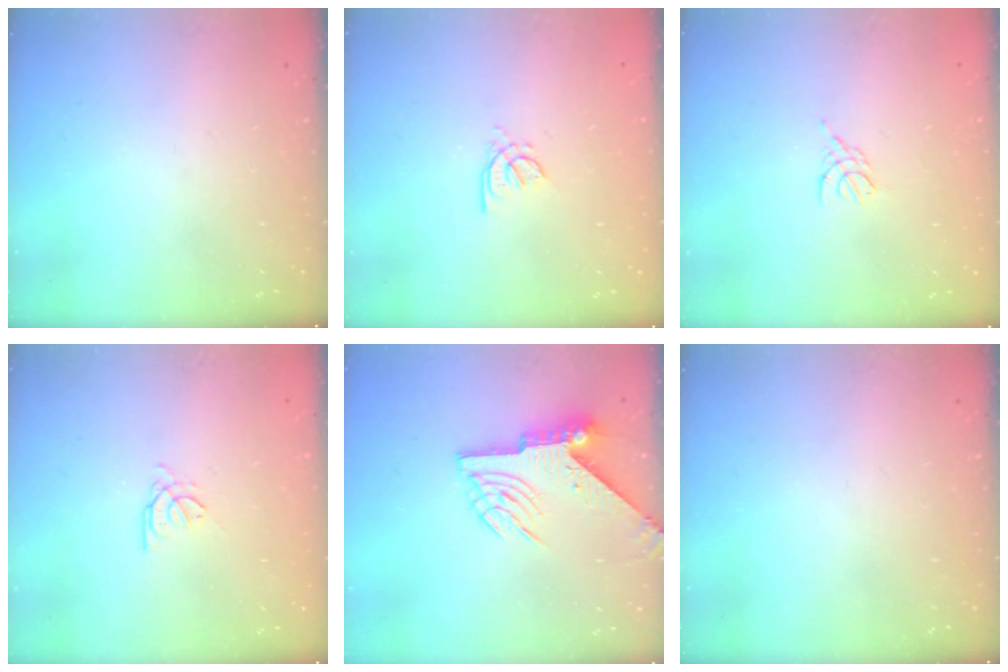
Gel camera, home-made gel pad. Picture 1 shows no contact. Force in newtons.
{"total": 2.4, "press": 2.4, "slide": 0.6}
{"total": 3.4, "press": 3.3, "slide": 0.5}
{"total": 0.7, "press": 0.6, "slide": 0.3}
{"total": 7.8, "press": 7.7, "slide": 1.3}
{"total": 0.0}